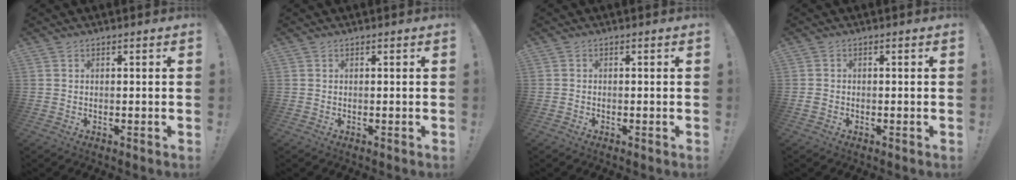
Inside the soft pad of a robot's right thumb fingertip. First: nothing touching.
{"total": 0.0}
{"total": 0.6, "force": [-0.5, 0.4, 0.0], "torque": [0.001, 0.001, -0.009]}
{"total": 1.5, "force": [-0.5, 1.2, 0.7], "torque": [-0.010, 0.005, -0.009]}